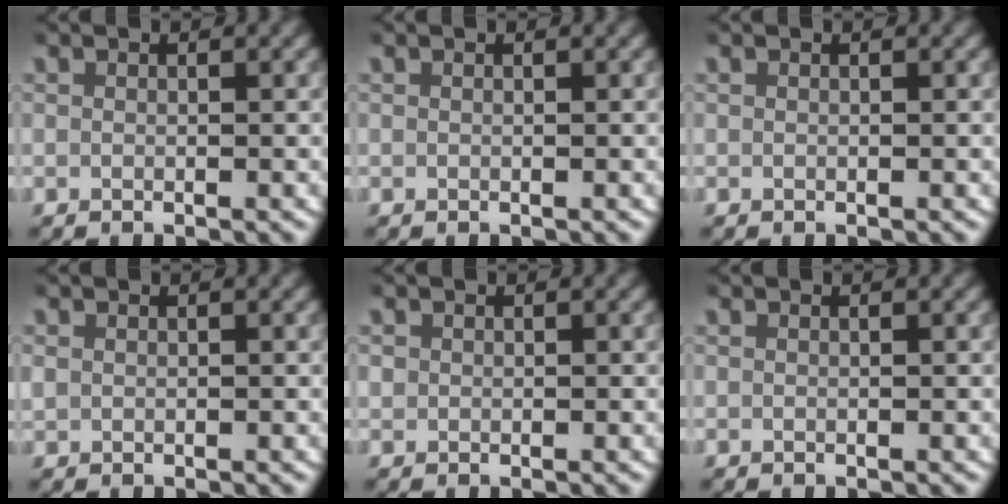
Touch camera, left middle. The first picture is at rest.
{"total": 0.0}
{"total": 0.0}
{"total": 0.9, "force": [0.2, 0.8, 0.3], "torque": [-0.013, 0.001, 0.005]}
{"total": 1.0, "force": [0.1, 0.9, 0.2], "torque": [-0.011, -0.002, 0.003]}
{"total": 0.0}